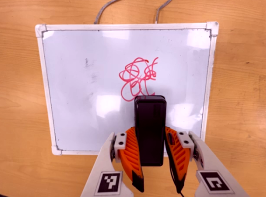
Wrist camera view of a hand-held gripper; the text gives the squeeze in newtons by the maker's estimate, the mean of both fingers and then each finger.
{"total": 7.3, "left": 5.2, "right": 9.3}